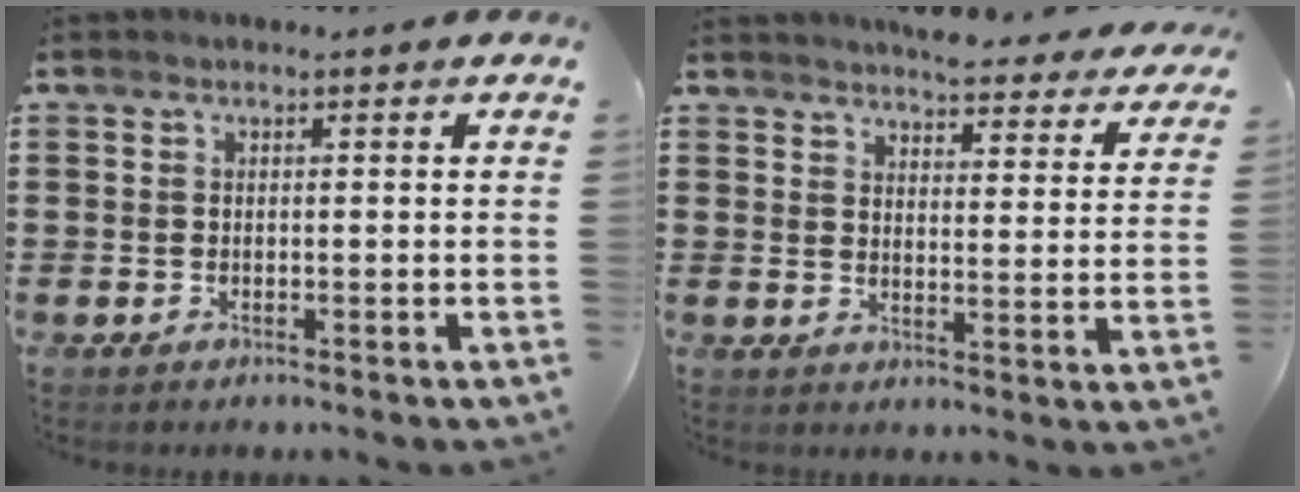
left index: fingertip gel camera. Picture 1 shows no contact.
{"total": 4.9, "force": [4.8, 0.0, 0.9], "torque": [-0.023, -0.034, 0.082]}